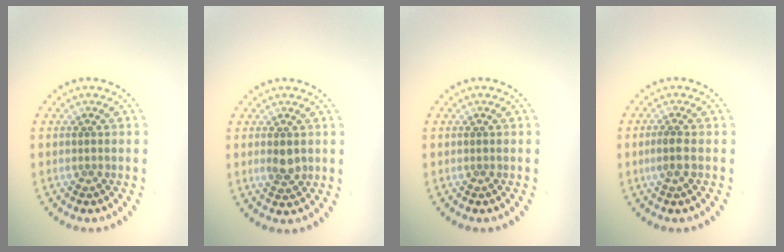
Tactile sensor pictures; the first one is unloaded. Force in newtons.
{"total": 1.9, "press": 1.9, "slide": 0.2}
{"total": 0.0}
{"total": 1.5, "press": 1.4, "slide": 0.6}